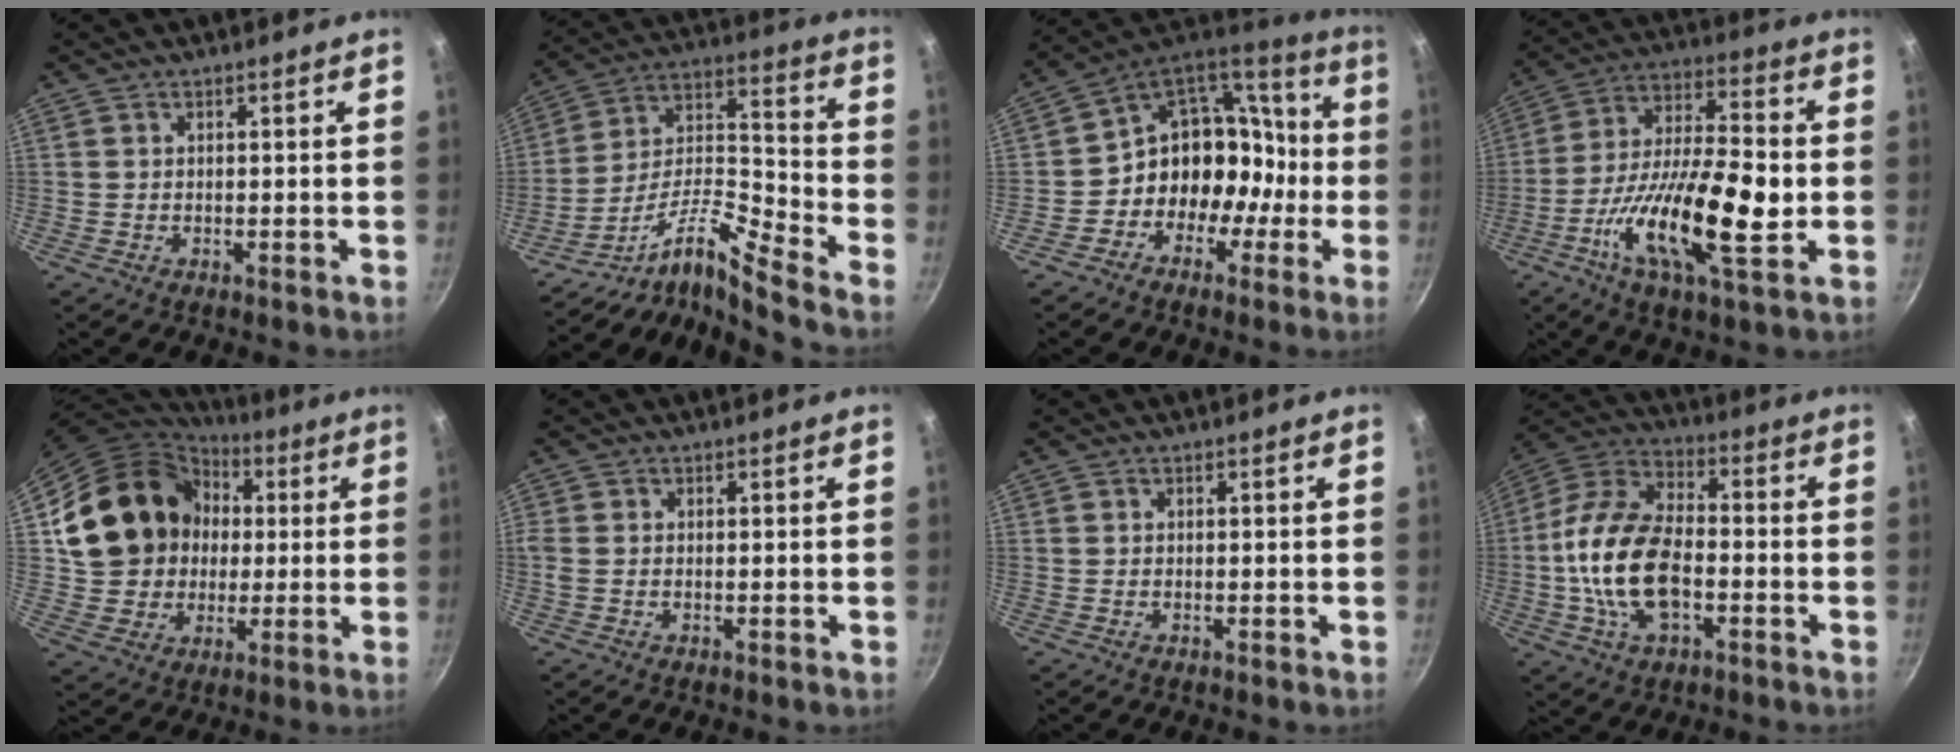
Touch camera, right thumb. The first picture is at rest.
{"total": 14.7, "force": [-10.5, 1.8, 10.1], "torque": [-0.167, 0.091, -0.211]}
{"total": 15.4, "force": [-4.0, 13.3, 6.7], "torque": [-0.035, 0.092, -0.070]}
{"total": 20.3, "force": [-4.3, 6.7, 18.6], "torque": [-0.329, 0.026, -0.085]}
{"total": 20.2, "force": [3.2, 17.4, 9.8], "torque": [-0.158, 0.035, 0.062]}
{"total": 1.3, "force": [-0.2, 0.9, 0.9], "torque": [-0.021, 0.000, -0.003]}
{"total": 0.0}
{"total": 17.6, "force": [-3.3, 9.8, 14.2], "torque": [-0.259, 0.037, -0.076]}